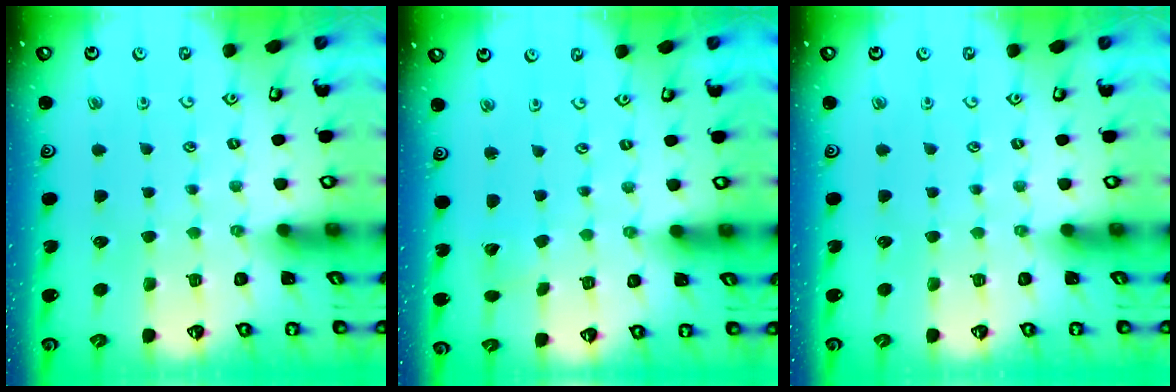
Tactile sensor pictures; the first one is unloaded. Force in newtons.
{"total": 2.7, "press": 2.7, "slide": 0.2}
{"total": 0.0}